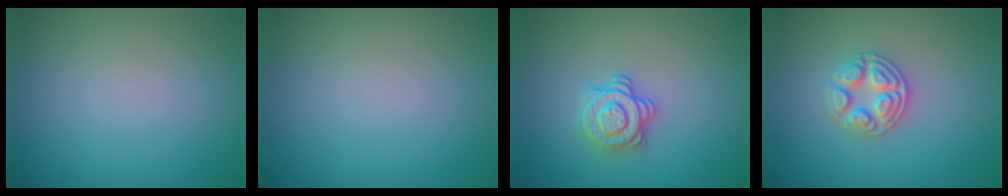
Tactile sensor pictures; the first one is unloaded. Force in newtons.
{"total": 0.0}
{"total": 2.8, "press": 2.7, "slide": 0.9}
{"total": 3.0, "press": 2.8, "slide": 1.1}